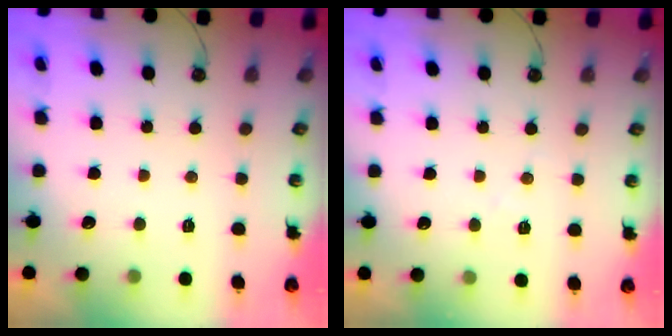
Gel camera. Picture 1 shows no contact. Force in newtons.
{"total": 6.1, "press": 6.0, "slide": 1.0}